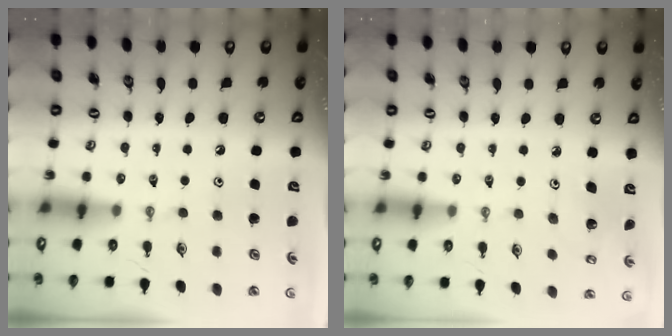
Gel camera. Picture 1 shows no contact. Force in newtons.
{"total": 2.6, "press": 2.6, "slide": 0.2}